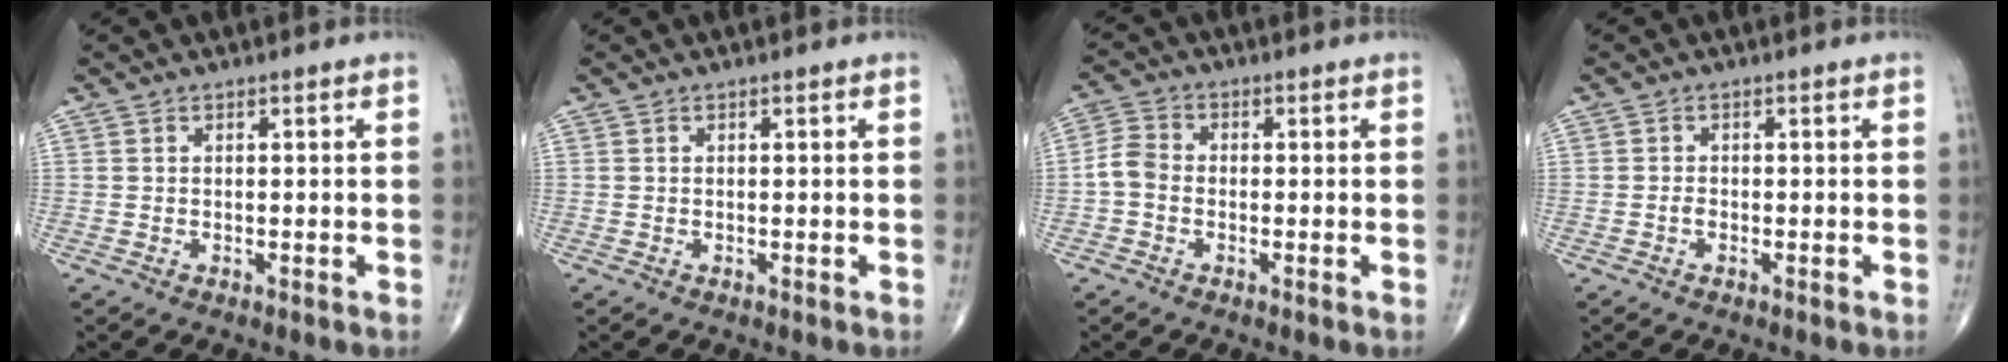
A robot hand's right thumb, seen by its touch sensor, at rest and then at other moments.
{"total": 0.0}
{"total": 4.2, "force": [-1.0, 3.2, 2.6], "torque": [-0.049, 0.011, -0.031]}
{"total": 0.9, "force": [-0.4, 0.6, 0.6], "torque": [-0.006, 0.005, -0.009]}